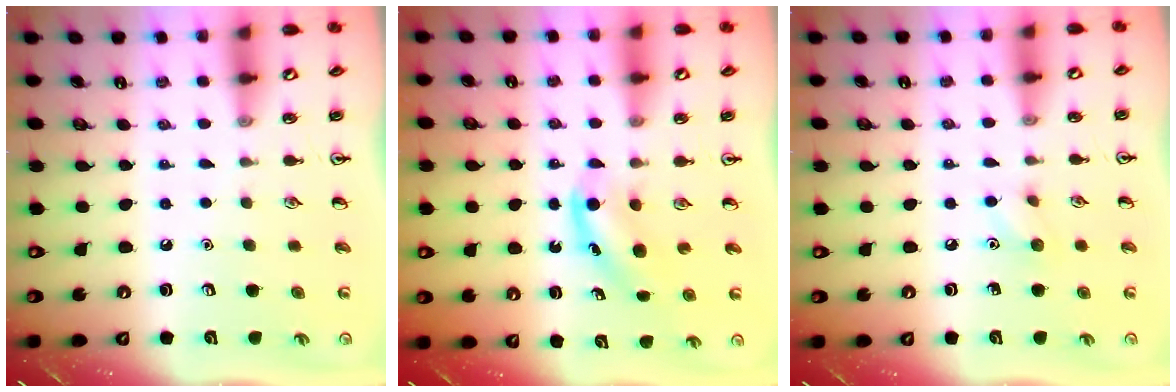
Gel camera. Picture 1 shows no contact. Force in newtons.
{"total": 4.6, "press": 4.5, "slide": 1.0}
{"total": 5.8, "press": 5.5, "slide": 1.8}